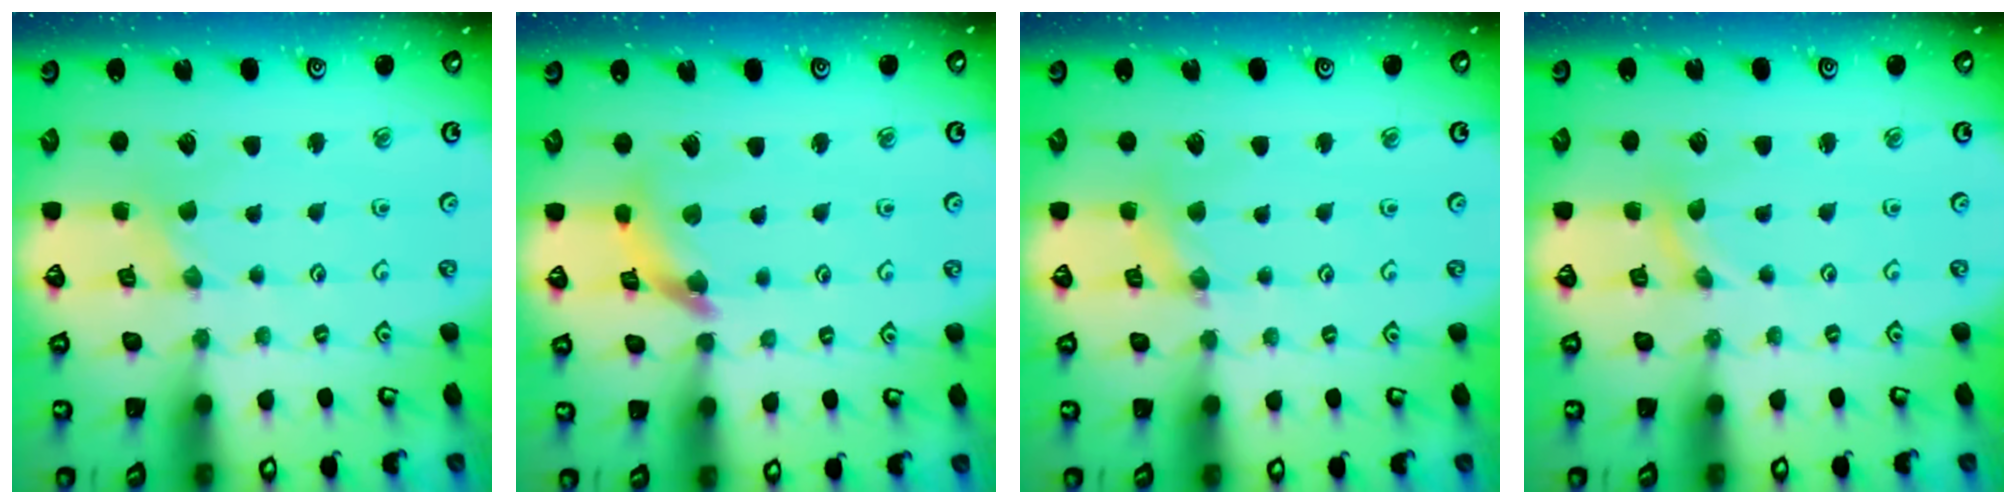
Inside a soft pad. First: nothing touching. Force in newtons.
{"total": 8.0, "press": 7.9, "slide": 0.8}
{"total": 2.6, "press": 2.5, "slide": 0.4}
{"total": 0.0}